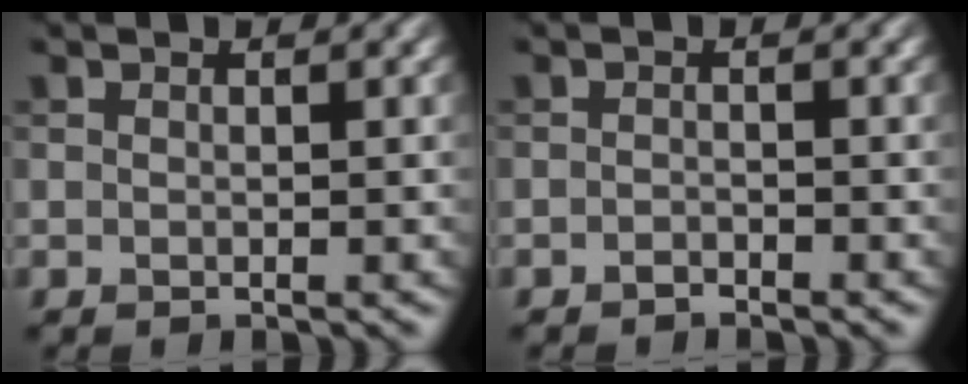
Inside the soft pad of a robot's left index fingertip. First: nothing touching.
{"total": 0.7, "force": [-0.6, 0.2, 0.2], "torque": [-0.002, 0.001, -0.014]}